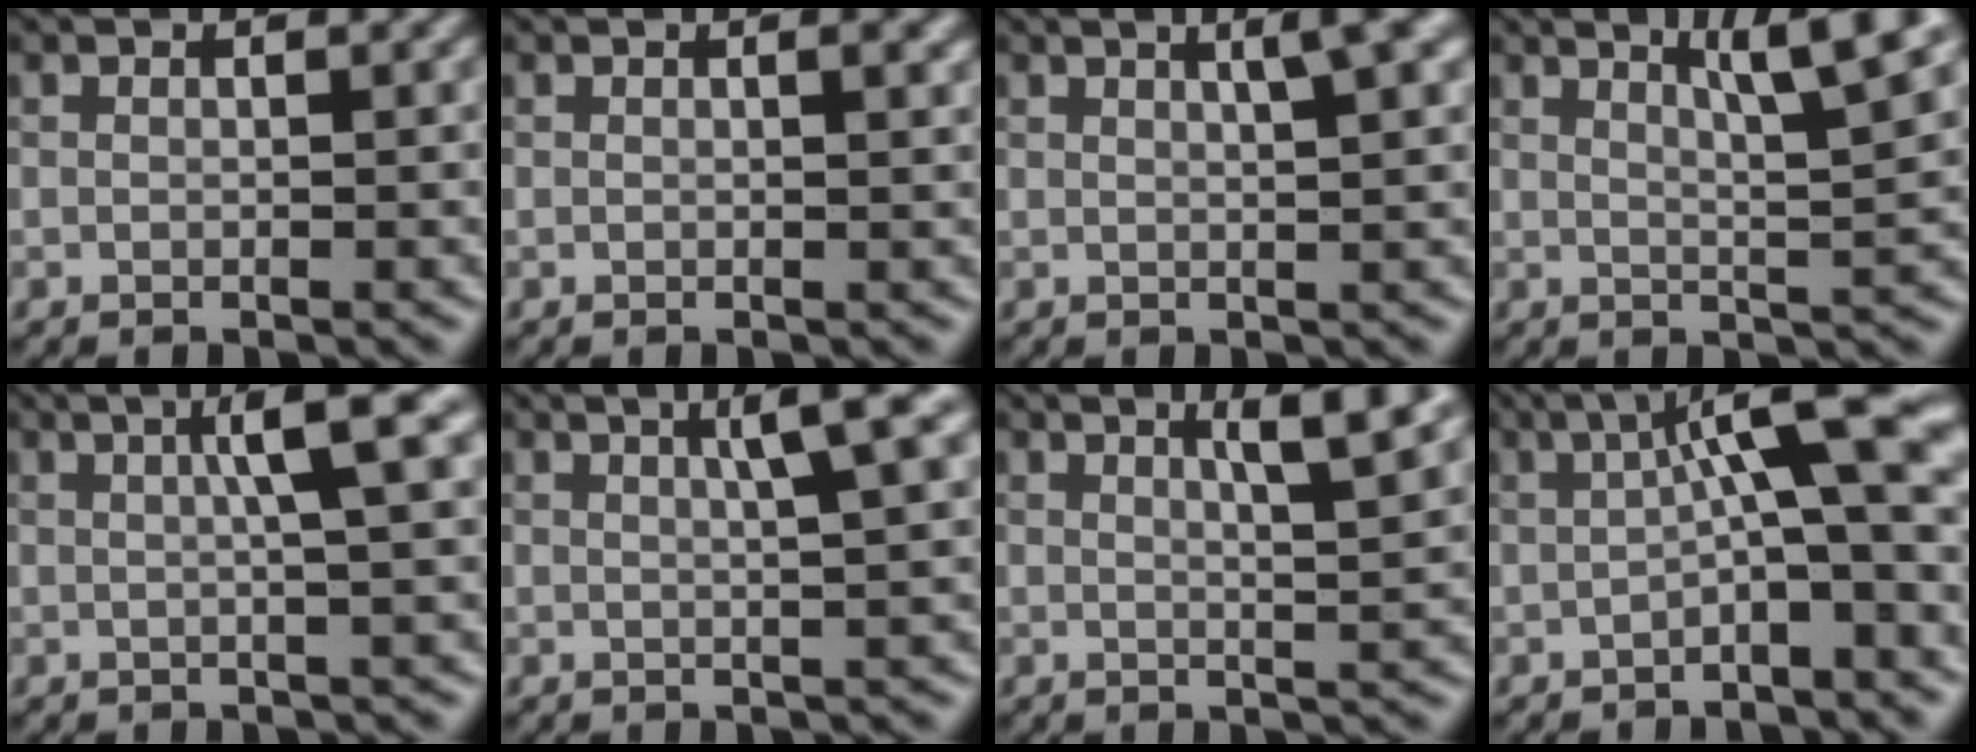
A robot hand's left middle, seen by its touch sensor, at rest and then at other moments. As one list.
[{"total": 1.2, "force": [0.4, 0.3, 1.0], "torque": [-0.012, 0.000, 0.006]}, {"total": 3.1, "force": [1.5, 0.5, 2.6], "torque": [-0.027, 0.007, 0.020]}, {"total": 6.0, "force": [3.2, 0.8, 5.0], "torque": [-0.062, 0.008, 0.054]}, {"total": 4.8, "force": [1.2, 0.6, 4.6], "torque": [-0.064, 0.016, 0.016]}, {"total": 4.2, "force": [1.6, 0.6, 3.9], "torque": [-0.048, 0.011, 0.022]}, {"total": 4.5, "force": [2.3, 0.7, 3.8], "torque": [-0.047, 0.005, 0.034]}, {"total": 7.7, "force": [0.5, 1.5, 7.5], "torque": [-0.101, 0.024, -0.005]}]